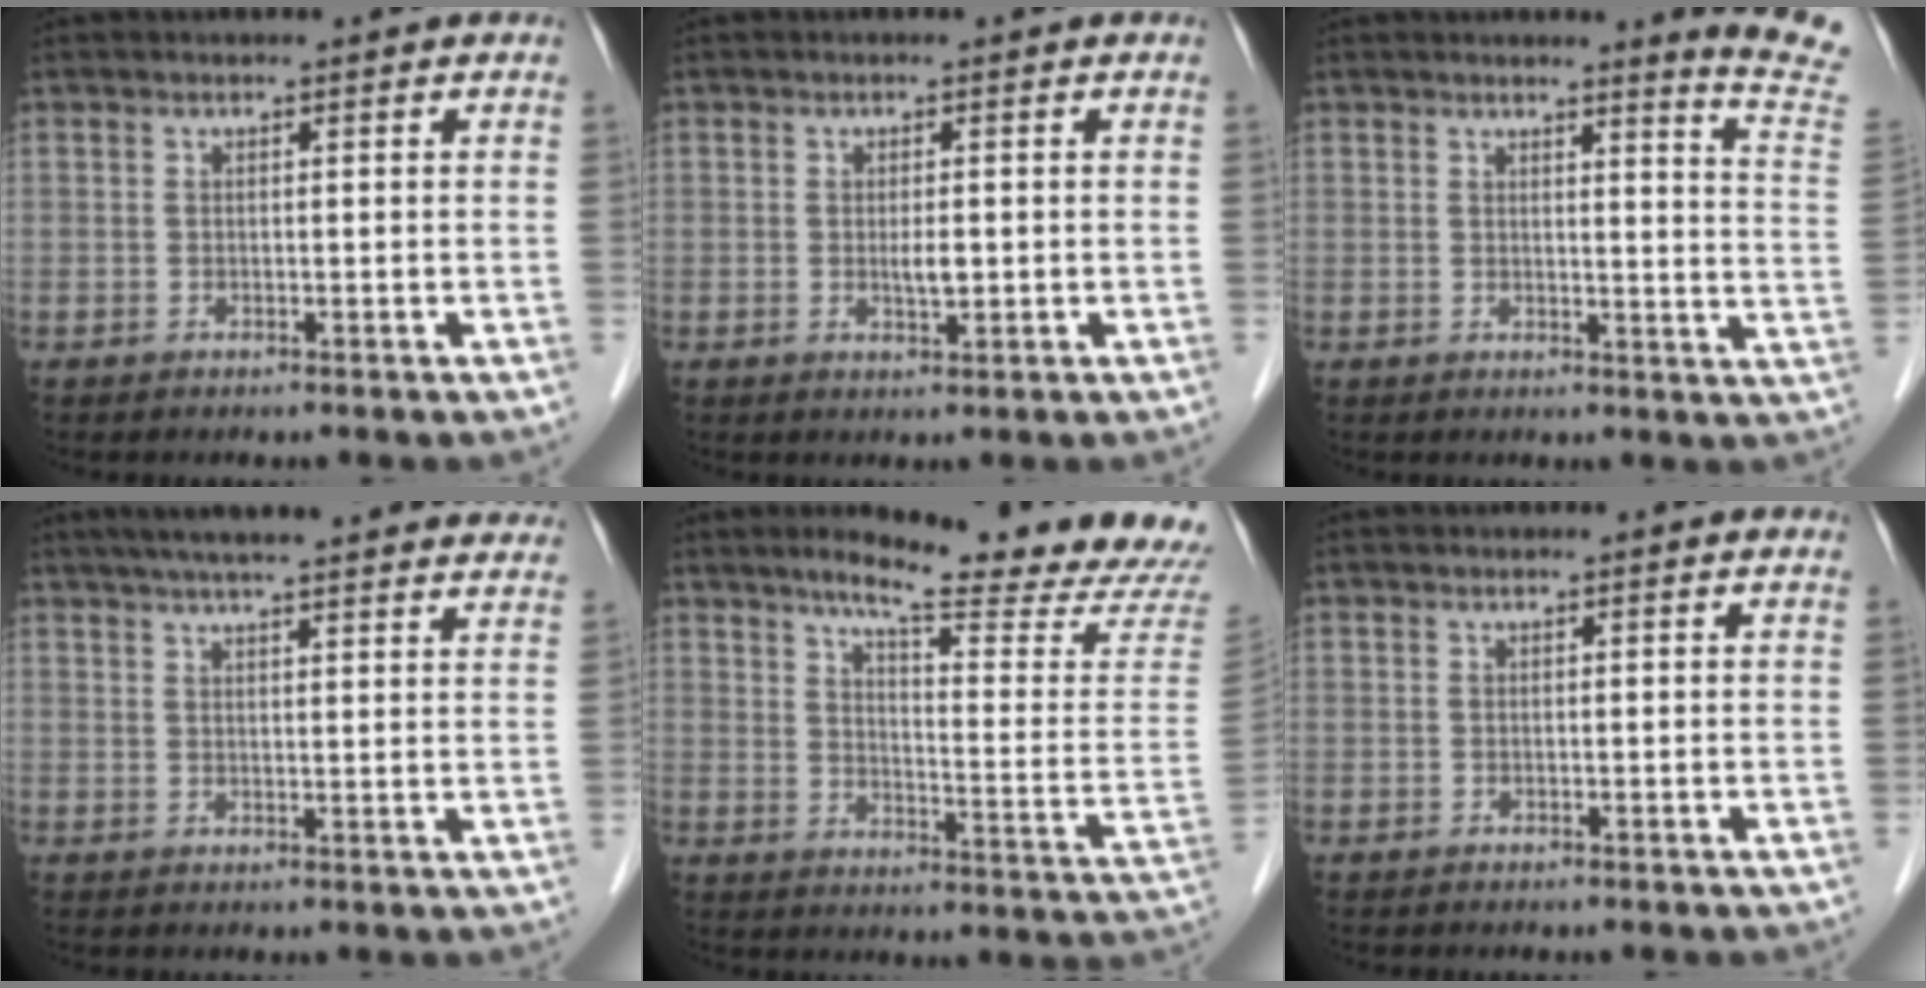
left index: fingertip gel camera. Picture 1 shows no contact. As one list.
[{"total": 1.9, "force": [0.0, 0.6, 1.8], "torque": [-0.034, -0.002, 0.000]}, {"total": 8.6, "force": [8.1, -1.7, 2.5], "torque": [-0.026, -0.087, 0.070]}, {"total": 24.6, "force": [21.8, 2.7, 11.1], "torque": [-0.166, 0.011, 0.268]}, {"total": 20.8, "force": [18.2, -0.2, 9.9], "torque": [-0.138, -0.081, 0.226]}, {"total": 0.8, "force": [0.8, 0.1, 0.2], "torque": [-0.011, 0.001, 0.005]}]